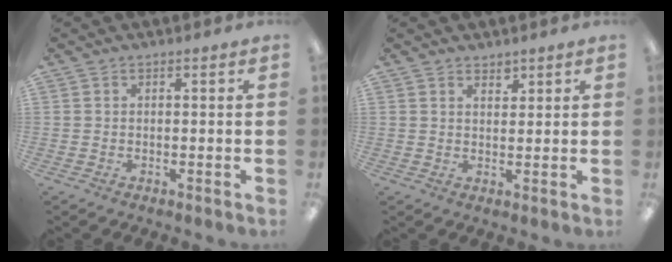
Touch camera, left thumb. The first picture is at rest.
{"total": 2.1, "force": [1.9, 0.8, 0.3], "torque": [0.001, -0.010, 0.035]}